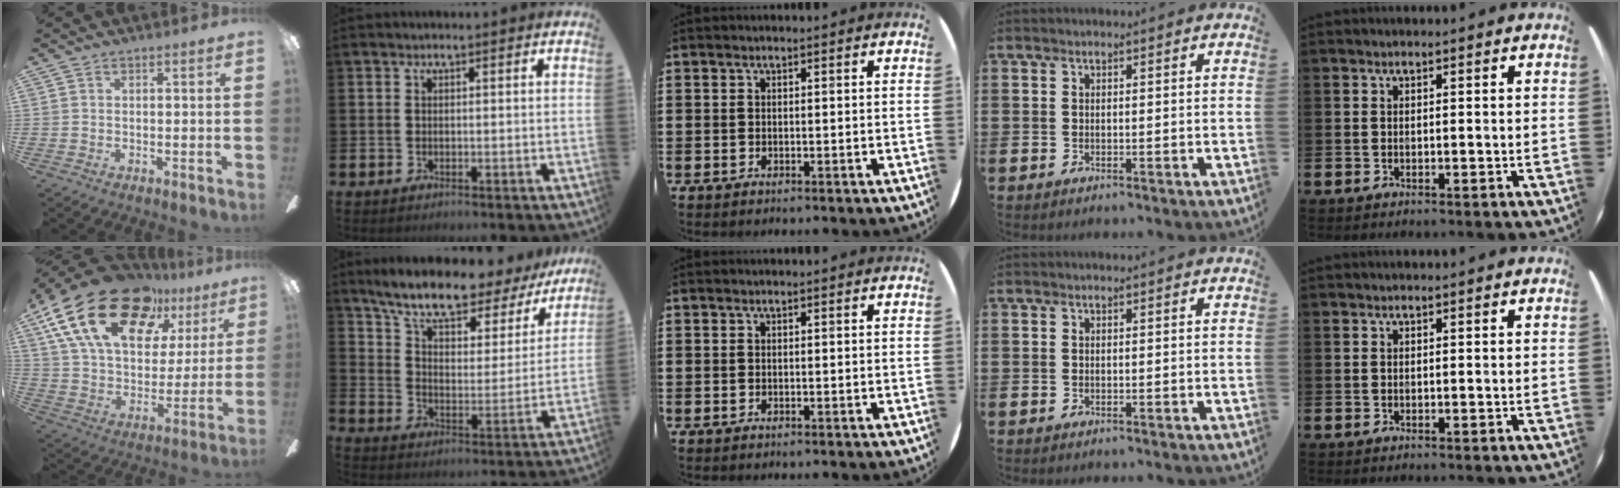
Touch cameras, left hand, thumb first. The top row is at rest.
{"thumb": {"total": 24.8, "force": [14.3, 13.1, 15.4], "torque": [-0.284, -0.073, 0.255]}, "index": {"total": 9.0, "force": [7.7, 2.6, 4.0], "torque": [-0.104, -0.050, 0.127]}}